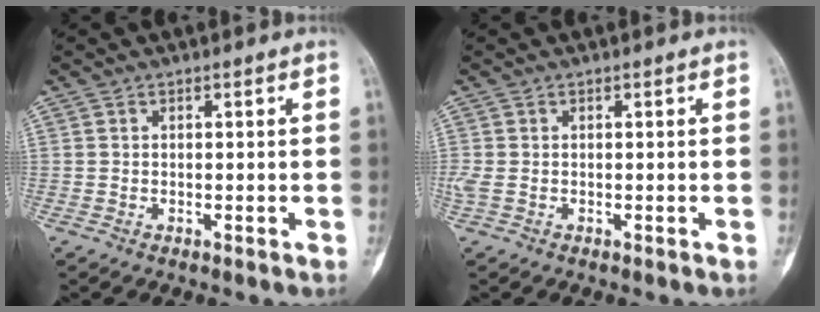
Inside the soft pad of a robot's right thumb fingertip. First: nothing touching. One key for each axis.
{"total": 1.5, "fx": -0.2, "fy": 0.9, "fz": 1.2, "tx": -0.045, "ty": 0.001, "tz": -0.003}